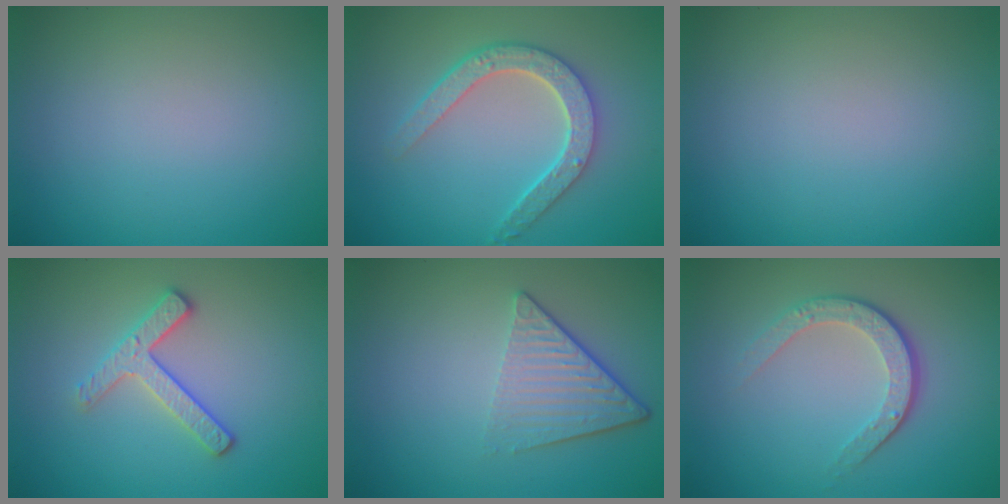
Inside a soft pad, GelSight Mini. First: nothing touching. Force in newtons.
{"total": 4.6, "press": 3.7, "slide": 2.8}
{"total": 0.0}
{"total": 2.8, "press": 2.6, "slide": 1.1}
{"total": 4.3, "press": 3.1, "slide": 3.0}
{"total": 3.6, "press": 2.7, "slide": 2.5}